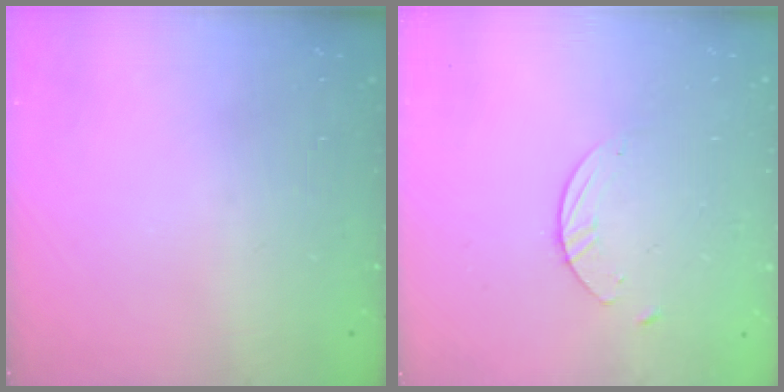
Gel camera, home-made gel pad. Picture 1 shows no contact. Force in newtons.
{"total": 2.7, "press": 2.6, "slide": 0.3}